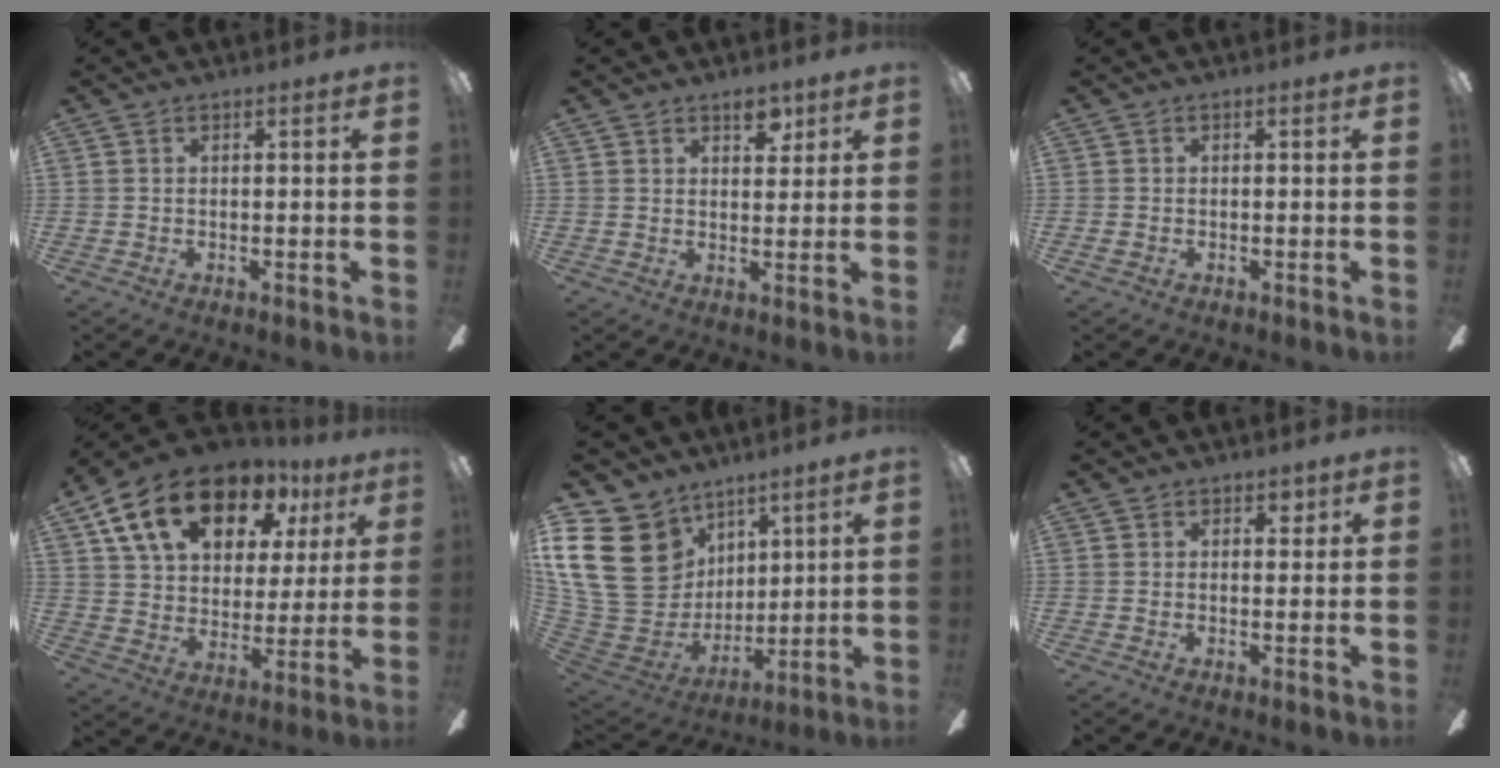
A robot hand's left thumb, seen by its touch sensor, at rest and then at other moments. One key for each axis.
{"total": 4.6, "fx": 3.3, "fy": 2.5, "fz": 1.9, "tx": -0.003, "ty": -0.015, "tz": 0.053}
{"total": 0.7, "fx": -0.3, "fy": 0.6, "fz": 0.1, "tx": -0.001, "ty": 0.003, "tz": -0.008}
{"total": 19.8, "fx": 12.0, "fy": 11.6, "fz": 10.6, "tx": -0.195, "ty": -0.046, "tz": 0.215}
{"total": 22.2, "fx": 8.0, "fy": 17.5, "fz": 11.1, "tx": -0.253, "ty": -0.041, "tz": 0.162}
{"total": 2.2, "fx": 1.4, "fy": 1.5, "fz": 0.7, "tx": 0.000, "ty": -0.002, "tz": 0.022}